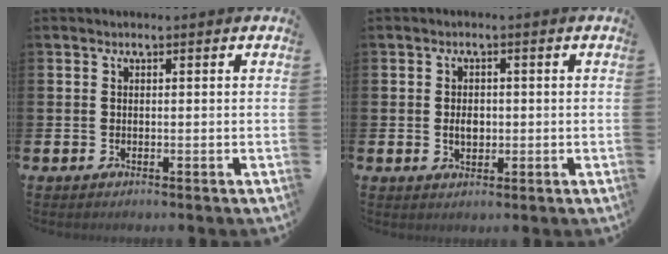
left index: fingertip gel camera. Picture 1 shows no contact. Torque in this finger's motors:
{"motor_torque": [0.05, 0.02, 0.03, 0.08]}